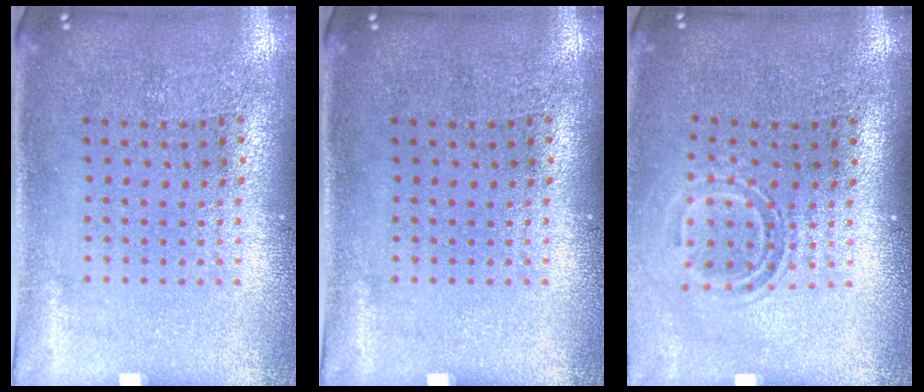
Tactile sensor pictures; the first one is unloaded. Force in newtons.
{"total": 0.0}
{"total": 1.5, "press": 1.1, "slide": 1.1}